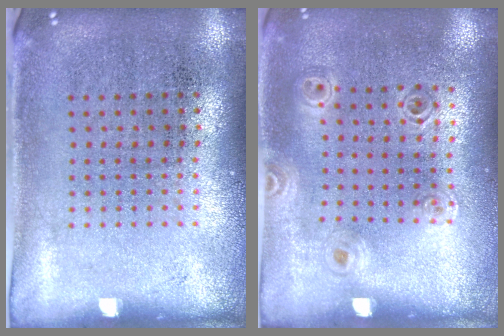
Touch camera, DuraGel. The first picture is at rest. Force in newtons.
{"total": 1.0, "press": 1.0, "slide": 0.1}